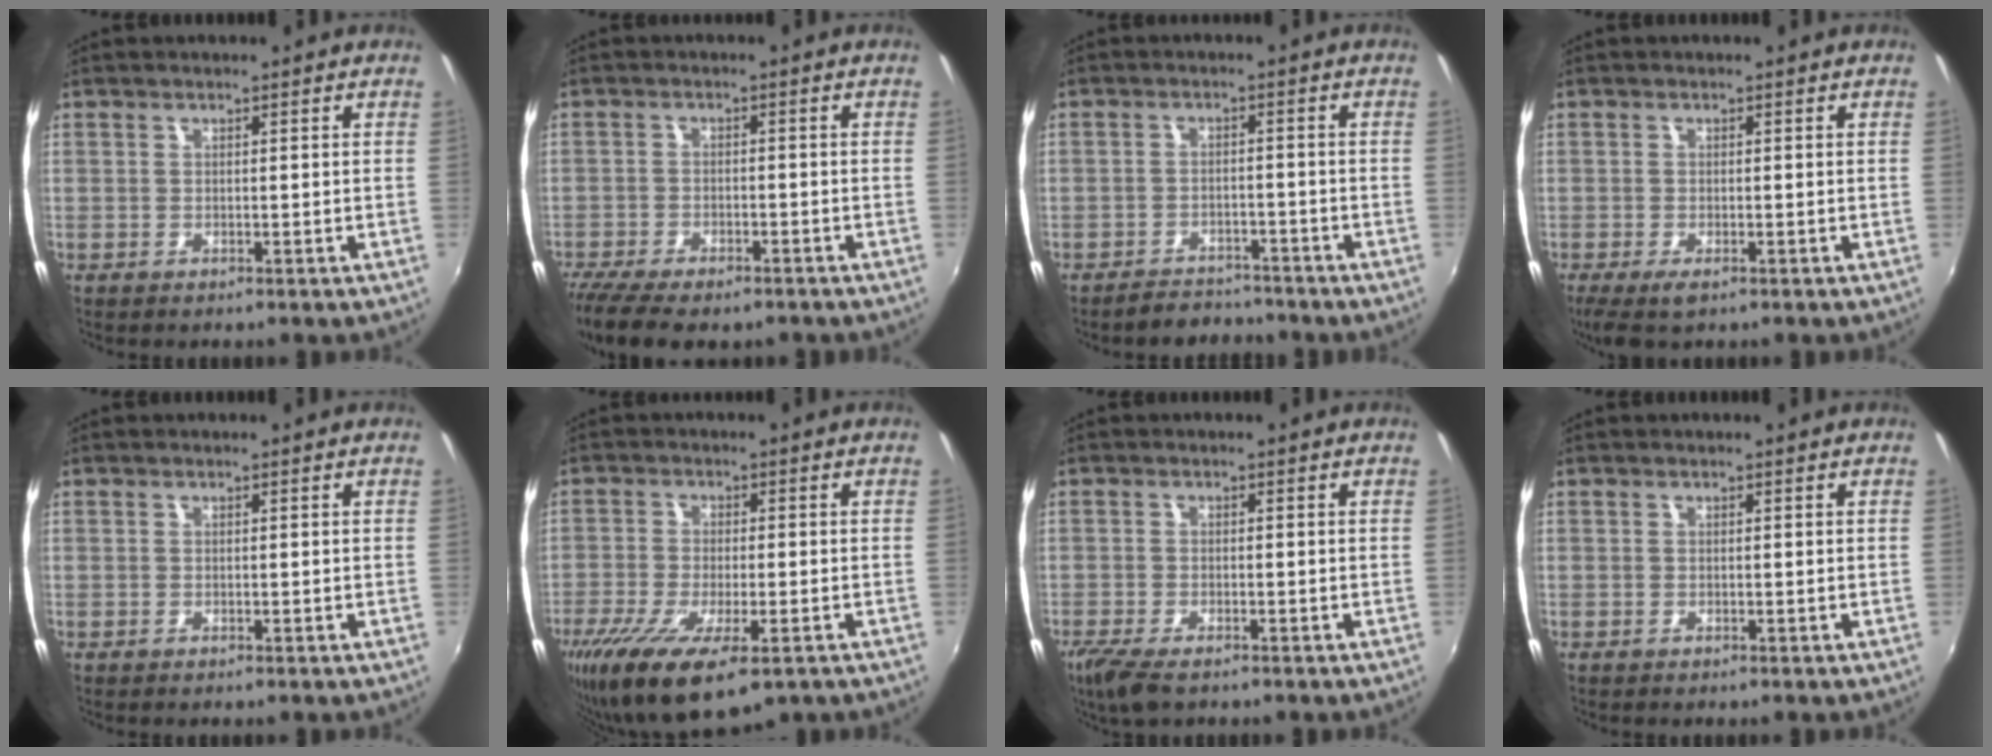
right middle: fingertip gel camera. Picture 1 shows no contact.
{"total": 12.7, "force": [-10.0, 4.2, 6.7], "torque": [-0.157, -0.047, -0.166]}
{"total": 6.2, "force": [-5.8, 2.0, 0.9], "torque": [-0.034, 0.005, -0.084]}
{"total": 4.4, "force": [-2.8, 1.6, 3.1], "torque": [-0.066, -0.021, -0.046]}
{"total": 0.0}
{"total": 14.3, "force": [-8.8, 4.6, 10.4], "torque": [-0.218, -0.057, -0.145]}
{"total": 5.5, "force": [-3.9, 1.7, 3.6], "torque": [-0.087, -0.025, -0.073]}
{"total": 0.0}